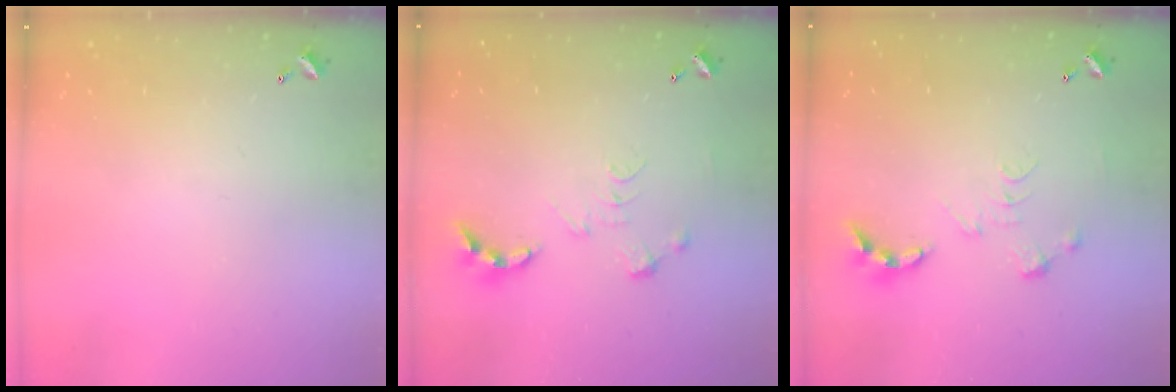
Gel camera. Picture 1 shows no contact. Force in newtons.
{"total": 0.0}
{"total": 0.0}